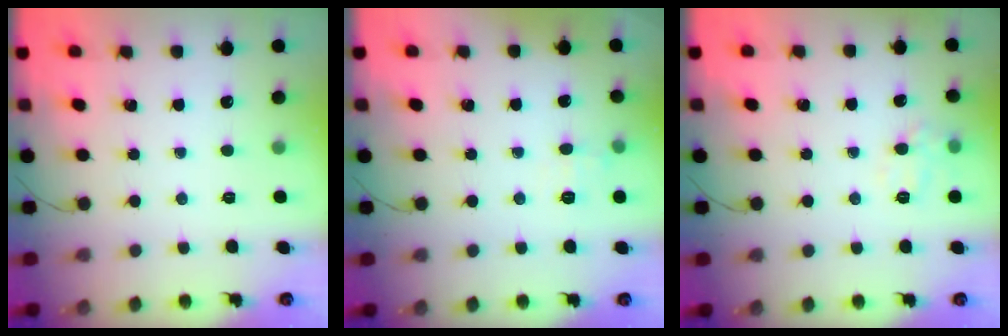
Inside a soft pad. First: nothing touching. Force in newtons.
{"total": 5.7, "press": 5.5, "slide": 1.7}
{"total": 8.6, "press": 8.5, "slide": 1.3}